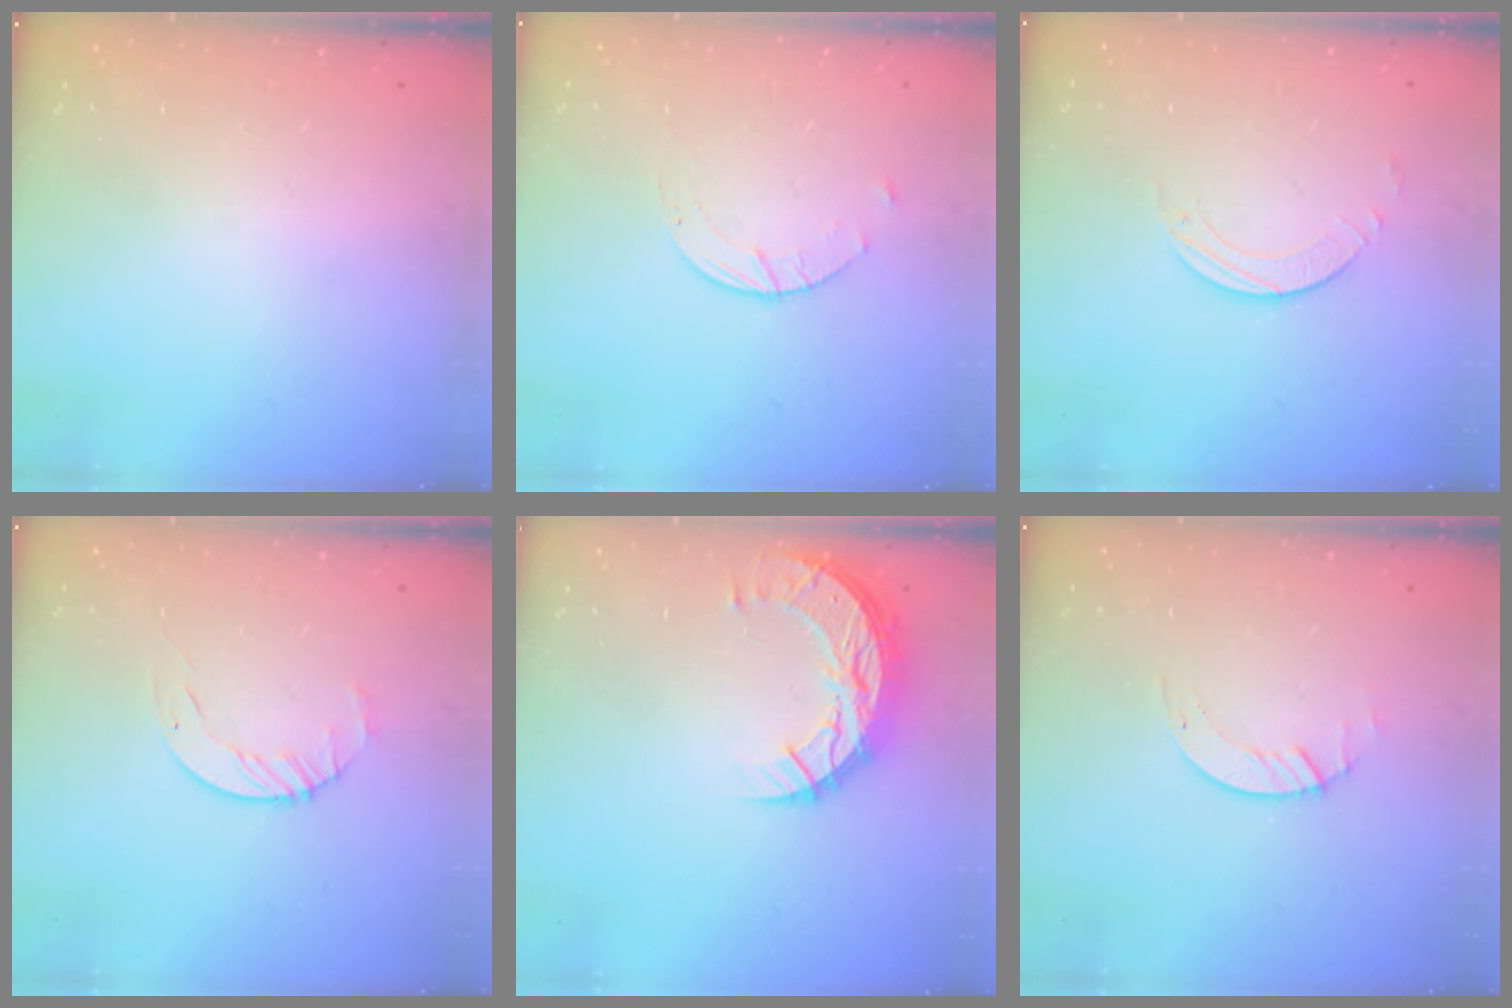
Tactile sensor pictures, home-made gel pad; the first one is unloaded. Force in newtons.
{"total": 2.0, "press": 2.0, "slide": 0.3}
{"total": 1.7, "press": 1.7, "slide": 0.2}
{"total": 3.5, "press": 3.4, "slide": 0.4}
{"total": 10.3, "press": 10.2, "slide": 0.7}
{"total": 1.2, "press": 1.1, "slide": 0.2}